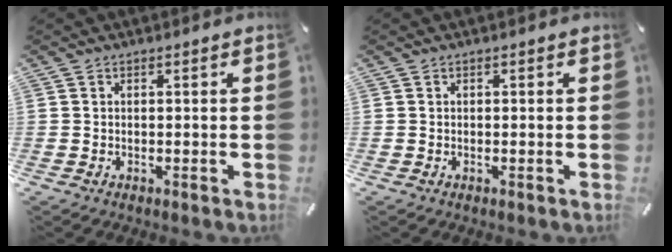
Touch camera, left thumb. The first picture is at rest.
{"total": 0.0}